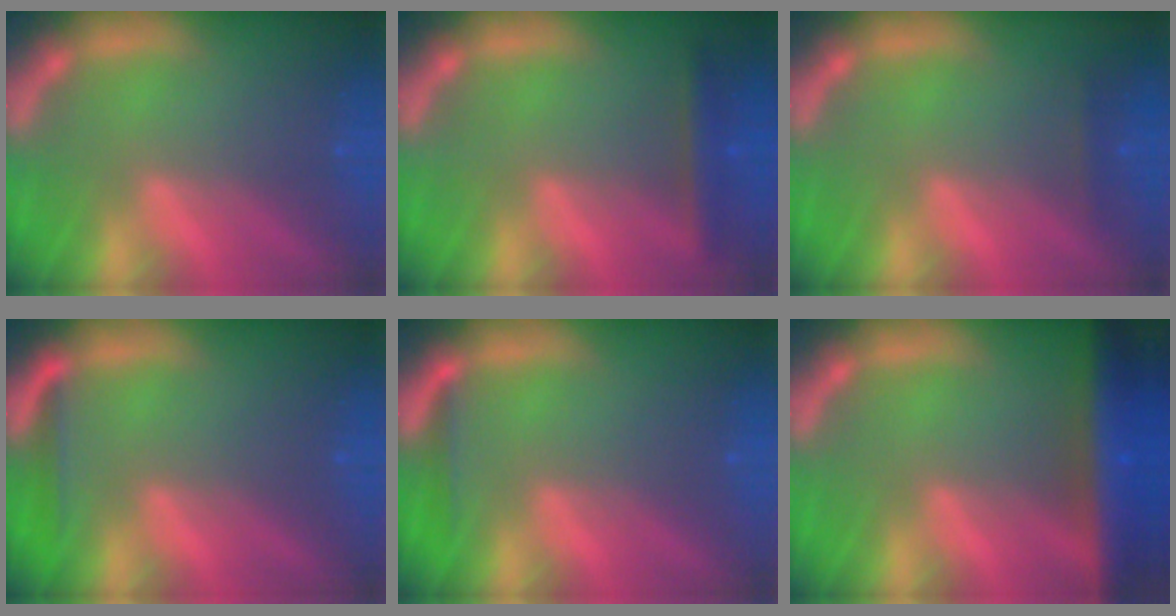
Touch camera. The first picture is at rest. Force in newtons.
{"total": 2.4}
{"total": 0.9}
{"total": 1.9}
{"total": 1.4}
{"total": 8.5}